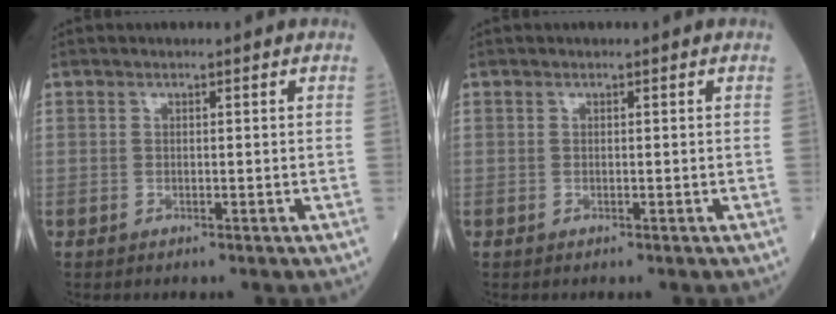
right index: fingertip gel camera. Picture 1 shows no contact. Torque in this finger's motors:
{"motor_torque": [0.04, 0.02, 0.00, 0.01]}